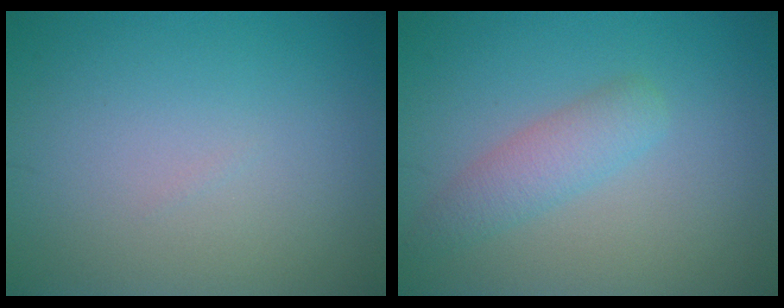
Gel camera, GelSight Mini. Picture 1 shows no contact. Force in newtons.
{"total": 2.6, "press": 2.6, "slide": 0.1}